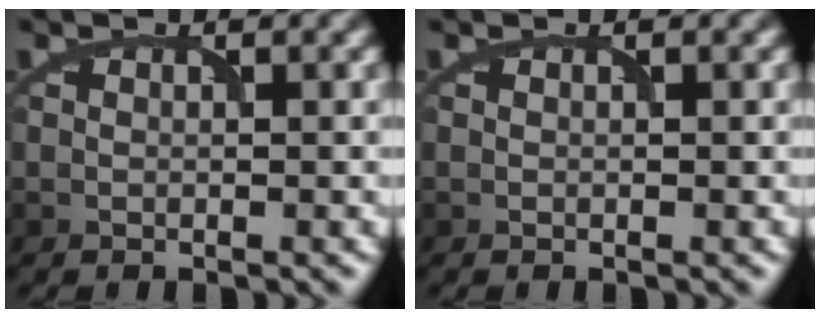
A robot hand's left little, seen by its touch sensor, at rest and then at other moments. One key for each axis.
{"total": 0.0}